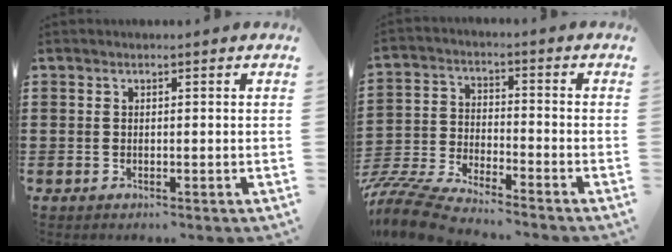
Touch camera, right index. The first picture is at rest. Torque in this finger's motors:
{"motor_torque": [0.09, 0.05, 0.26, 0.12]}